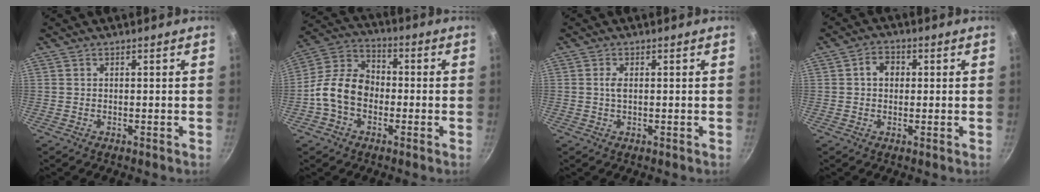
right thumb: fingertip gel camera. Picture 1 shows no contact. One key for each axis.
{"total": 11.8, "fx": -2.6, "fy": 8.6, "fz": 7.6, "tx": -0.108, "ty": 0.037, "tz": -0.069}
{"total": 1.6, "fx": 0.1, "fy": 0.7, "fz": 1.4, "tx": -0.029, "ty": 0.002, "tz": 0.001}
{"total": 4.0, "fx": 0.5, "fy": 3.2, "fz": 2.3, "tx": -0.018, "ty": 0.008, "tz": 0.004}